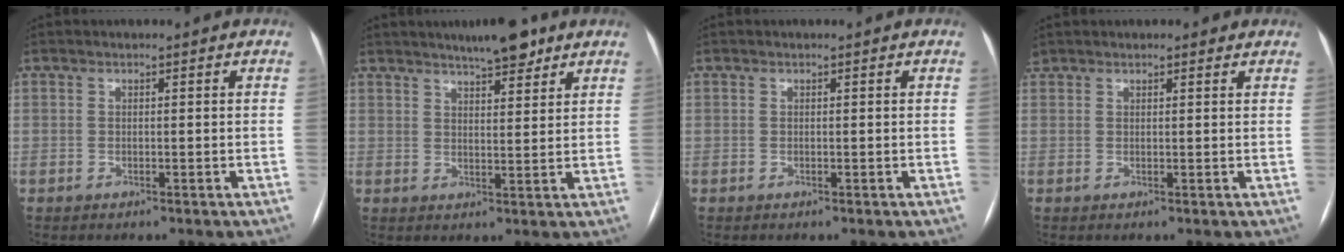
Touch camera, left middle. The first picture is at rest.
{"total": 6.8, "force": [5.3, 1.5, 4.1], "torque": [-0.063, 0.010, 0.080]}
{"total": 0.0}
{"total": 2.9, "force": [2.4, 1.4, 0.8], "torque": [-0.009, 0.023, 0.035]}